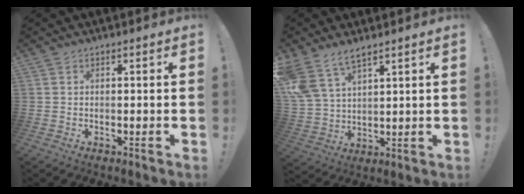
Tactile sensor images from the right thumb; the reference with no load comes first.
{"total": 9.6, "force": [7.2, 4.3, 4.6], "torque": [-0.107, -0.035, 0.146]}